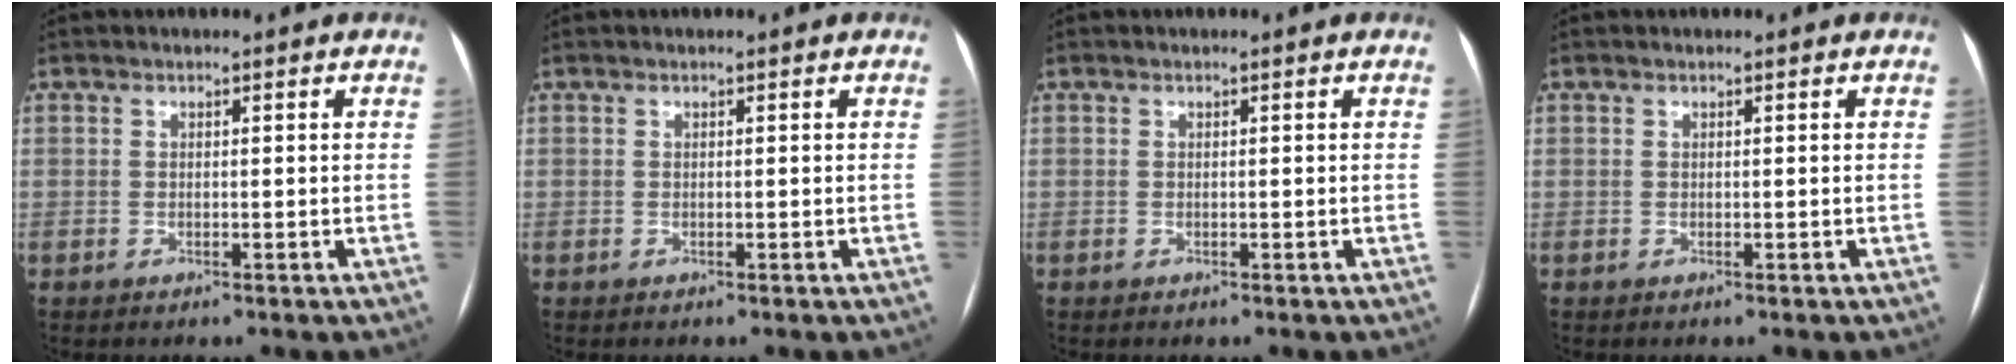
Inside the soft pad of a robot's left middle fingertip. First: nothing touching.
{"total": 0.0}
{"total": 0.0}
{"total": 0.0}